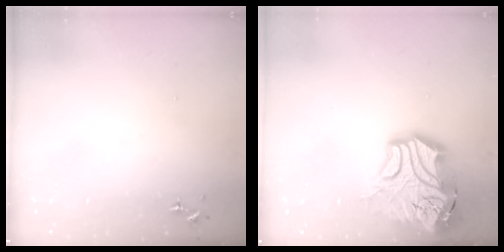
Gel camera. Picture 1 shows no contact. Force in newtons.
{"total": 19.5, "press": 19.3, "slide": 2.9}